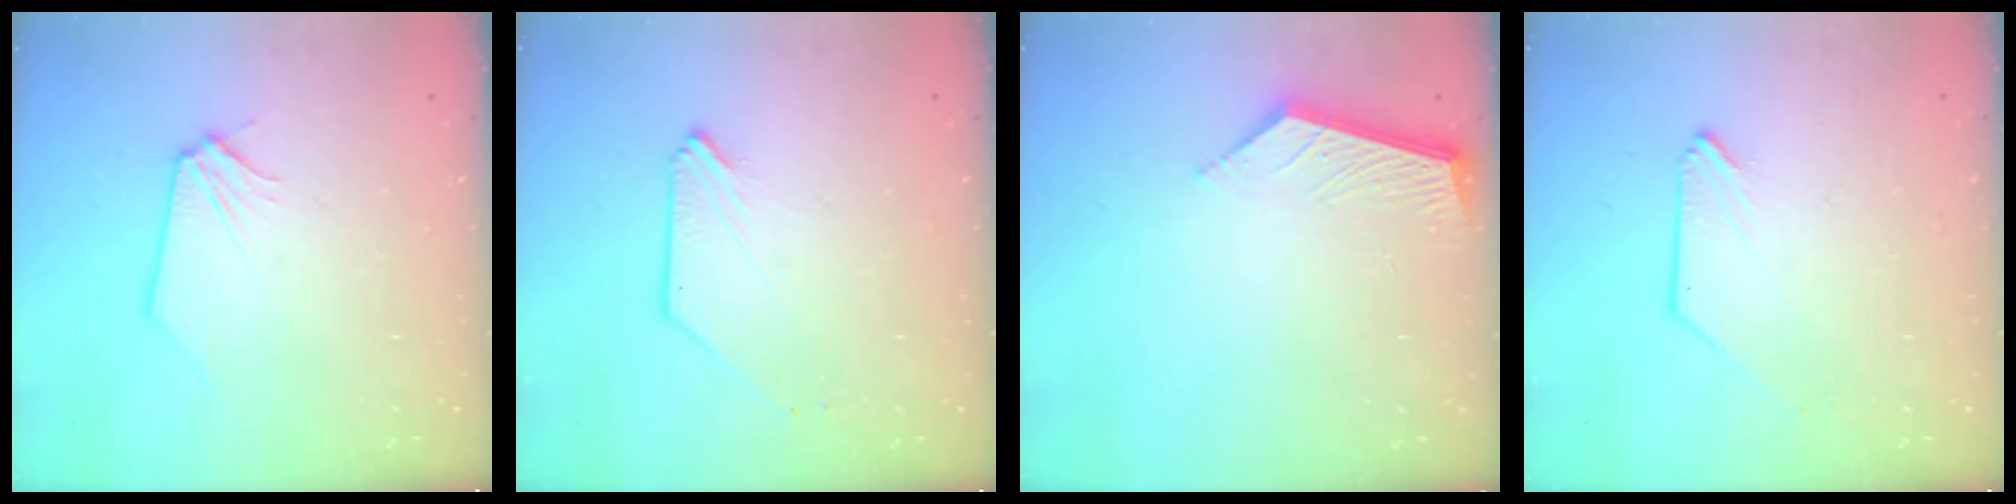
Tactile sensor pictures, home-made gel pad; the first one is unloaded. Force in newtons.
{"total": 0.0}
{"total": 6.0, "press": 6.0, "slide": 0.6}
{"total": 0.0}